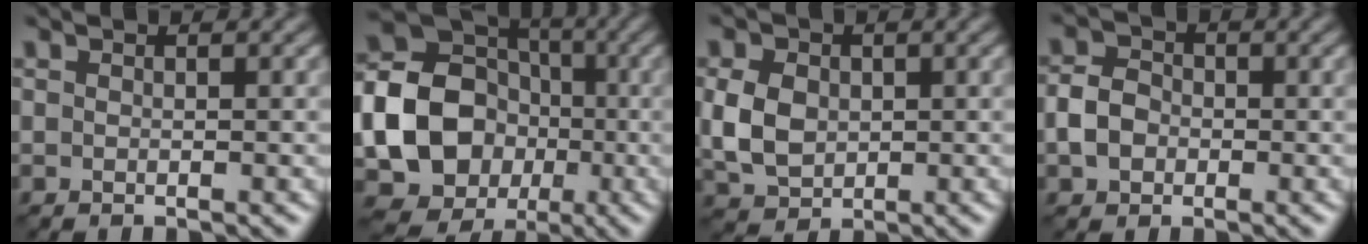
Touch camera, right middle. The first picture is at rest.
{"total": 17.1, "force": [-2.4, 15.1, 7.6], "torque": [-0.164, -0.007, -0.067]}
{"total": 4.5, "force": [0.2, 3.5, 2.8], "torque": [-0.069, 0.002, 0.004]}
{"total": 3.1, "force": [-0.8, 2.5, 1.7], "torque": [-0.033, 0.004, -0.019]}